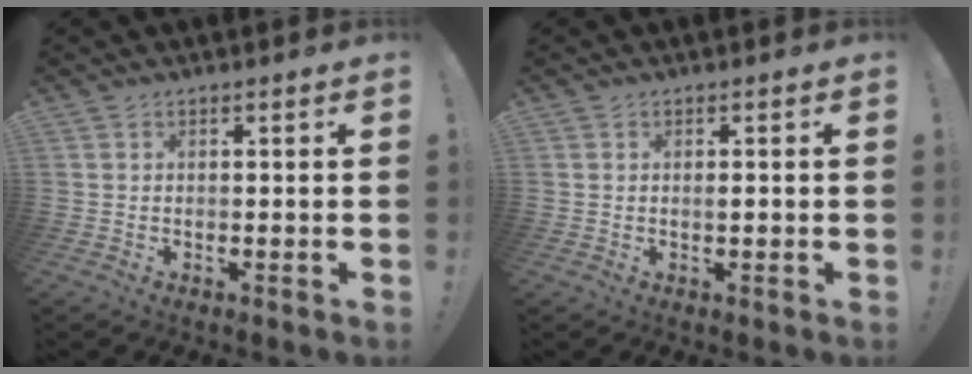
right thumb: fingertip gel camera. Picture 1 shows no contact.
{"total": 0.8, "force": [-0.2, 0.1, 0.8], "torque": [-0.012, 0.000, -0.005]}